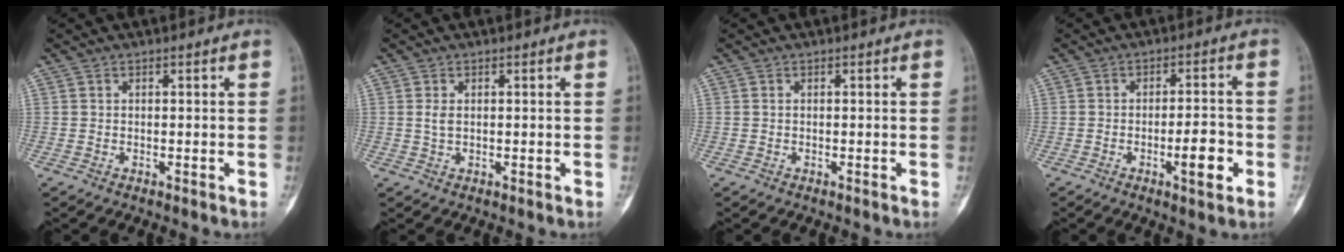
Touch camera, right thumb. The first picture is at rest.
{"total": 1.6, "force": [0.3, 0.9, 1.3], "torque": [-0.028, 0.002, 0.008]}
{"total": 0.0}
{"total": 6.6, "force": [-2.2, 1.9, 5.9], "torque": [-0.087, 0.009, -0.030]}